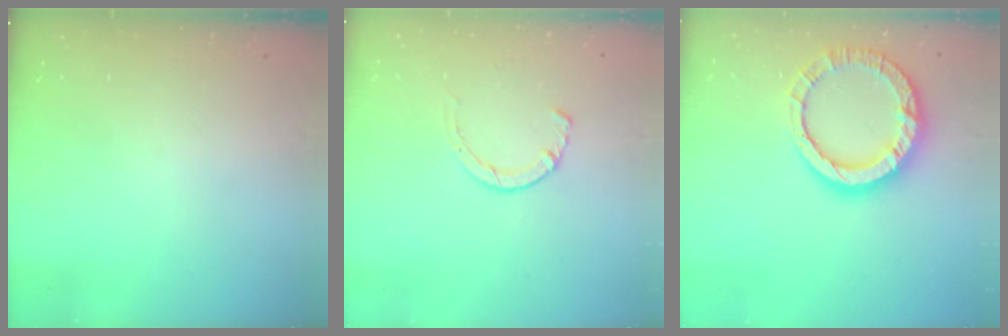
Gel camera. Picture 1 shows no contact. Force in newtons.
{"total": 1.2, "press": 1.2, "slide": 0.3}
{"total": 14.0, "press": 13.9, "slide": 1.4}